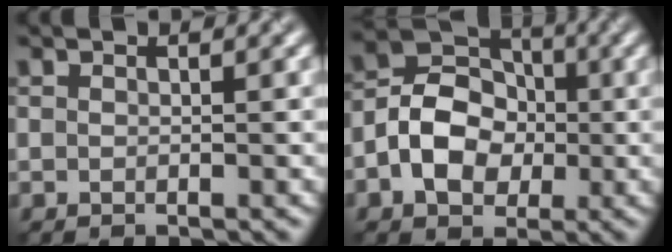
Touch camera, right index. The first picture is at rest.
{"total": 6.2, "force": [-1.6, 4.6, 3.8], "torque": [-0.065, 0.005, -0.036]}